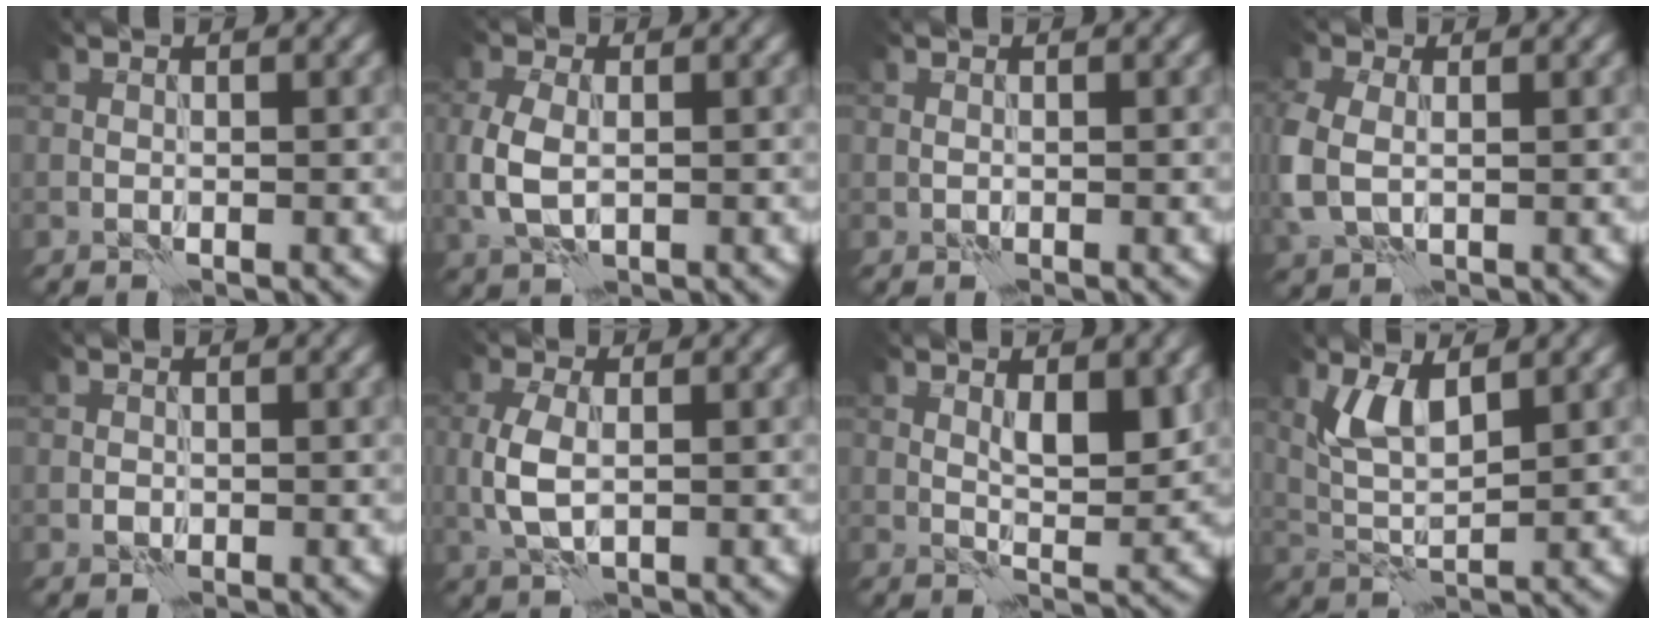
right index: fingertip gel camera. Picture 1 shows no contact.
{"total": 3.9, "force": [-0.1, 2.5, 3.0], "torque": [-0.081, 0.000, -0.001]}
{"total": 0.0}
{"total": 4.9, "force": [-0.2, 3.5, 3.4], "torque": [-0.103, -0.008, -0.001]}
{"total": 0.5, "force": [-0.2, 0.5, 0.2], "torque": [0.000, -0.002, -0.005]}
{"total": 3.6, "force": [0.0, 2.0, 3.1], "torque": [-0.077, 0.002, 0.000]}
{"total": 3.3, "force": [1.2, 1.1, 2.9], "torque": [-0.047, 0.000, 0.023]}
{"total": 4.0, "force": [1.9, 1.4, 3.2], "torque": [-0.074, -0.001, 0.039]}